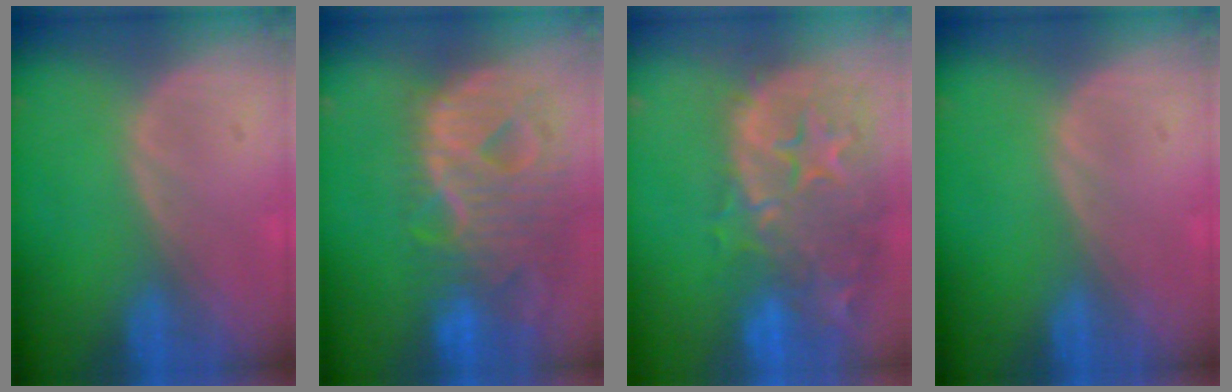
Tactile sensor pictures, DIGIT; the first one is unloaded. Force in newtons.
{"total": 12.9, "press": 10.9, "slide": 6.9}
{"total": 15.3, "press": 12.2, "slide": 9.2}
{"total": 0.0}